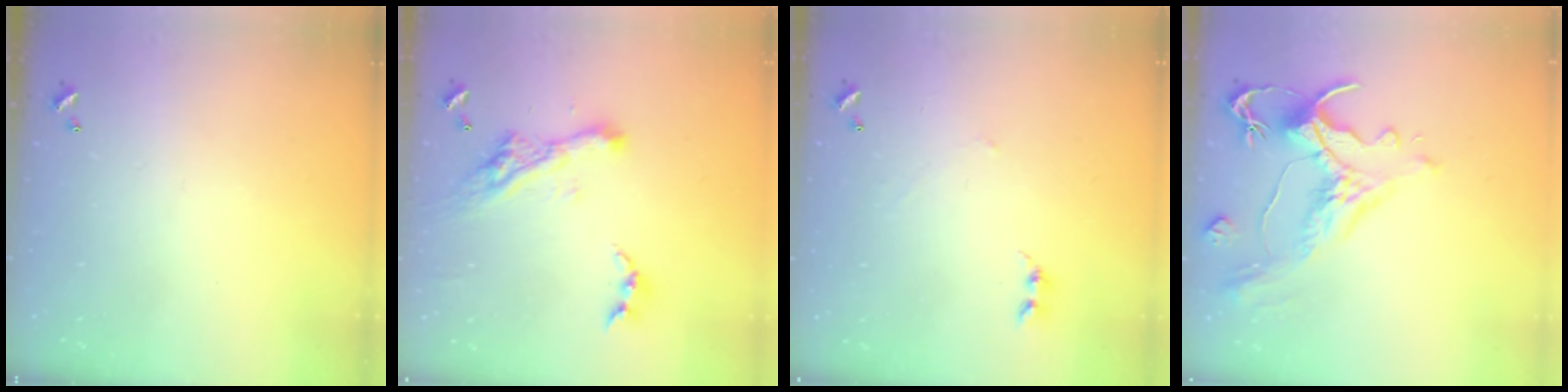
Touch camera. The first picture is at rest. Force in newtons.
{"total": 11.0, "press": 10.9, "slide": 1.2}
{"total": 2.3, "press": 2.3, "slide": 0.3}
{"total": 1.5, "press": 0.2, "slide": 1.5}